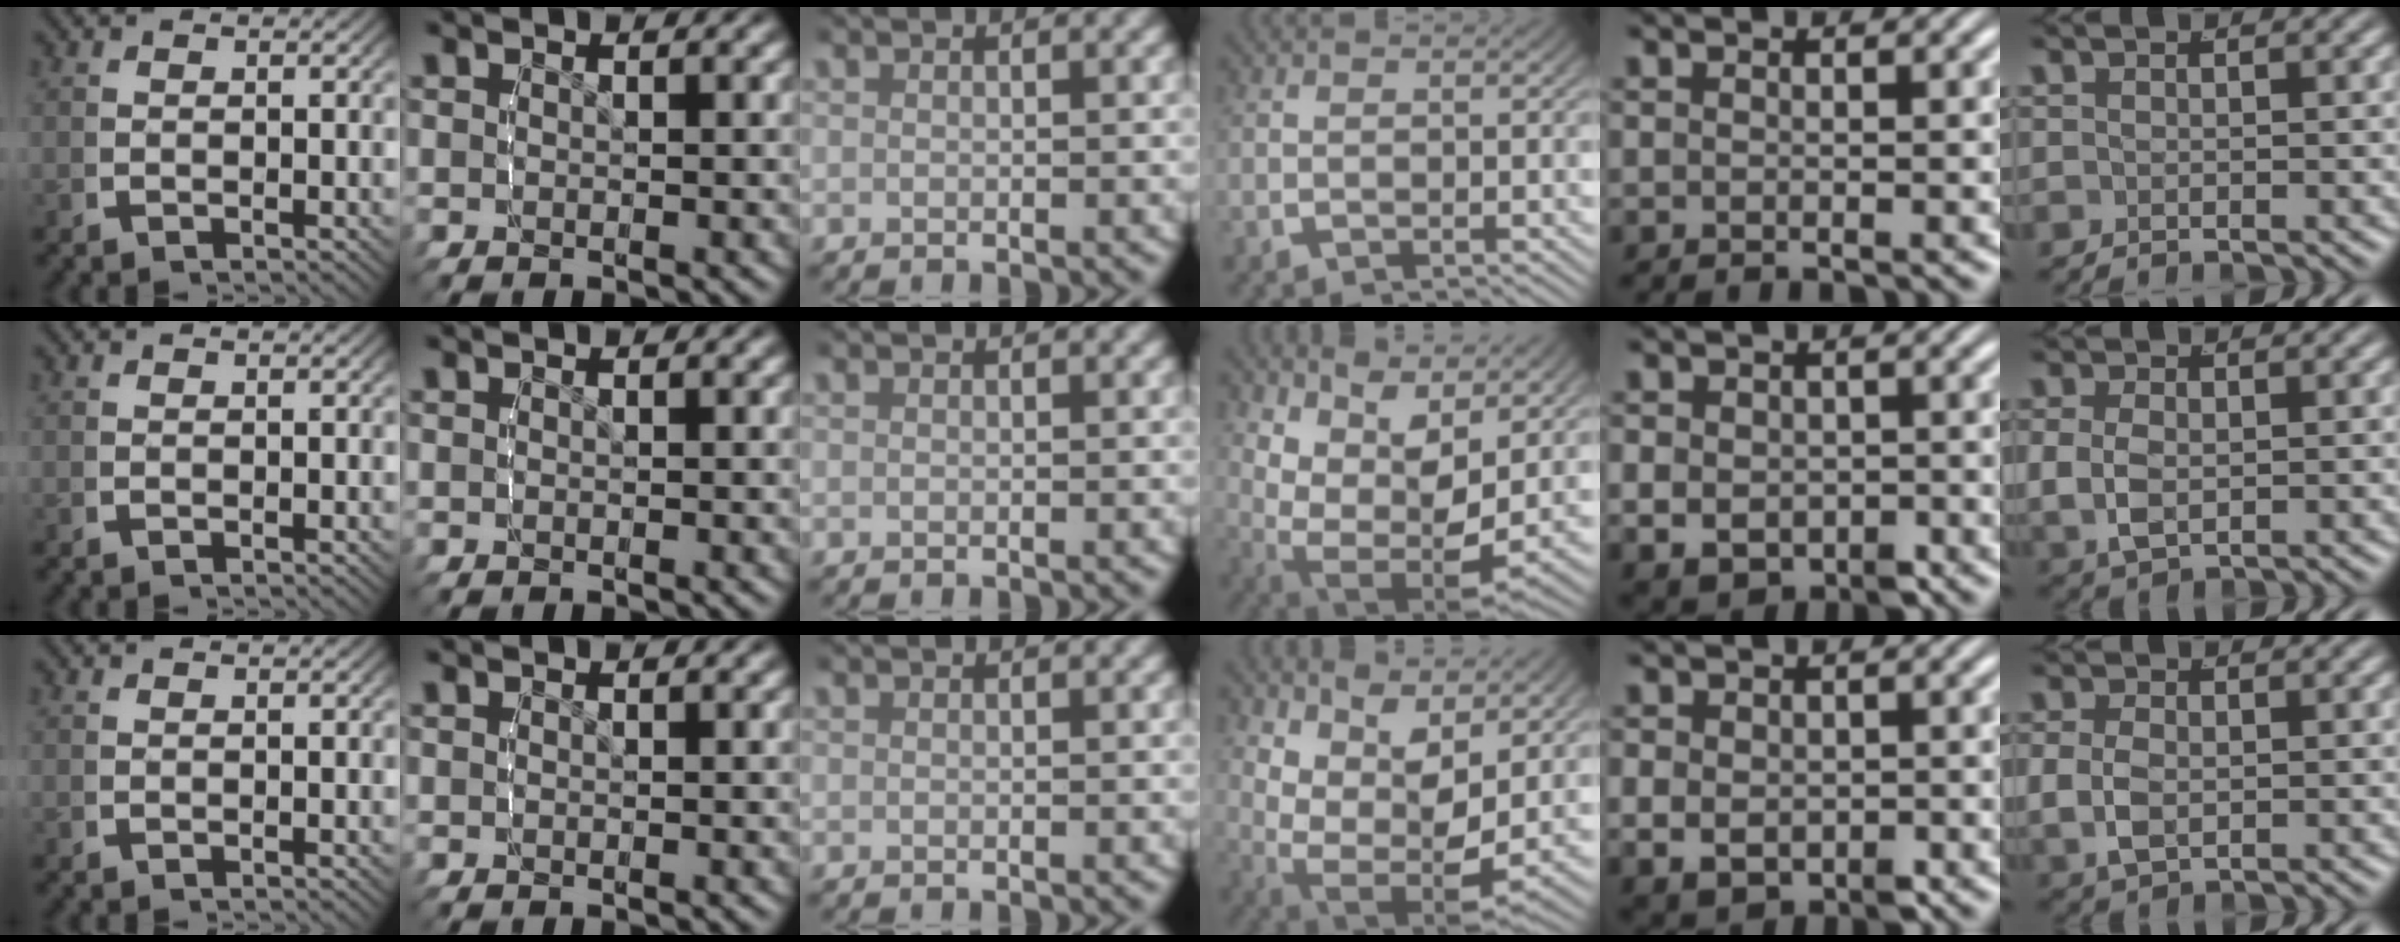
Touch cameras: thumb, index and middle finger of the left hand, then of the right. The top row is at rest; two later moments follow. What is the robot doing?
{"motion": "lift_and_place", "object": "air blower"}